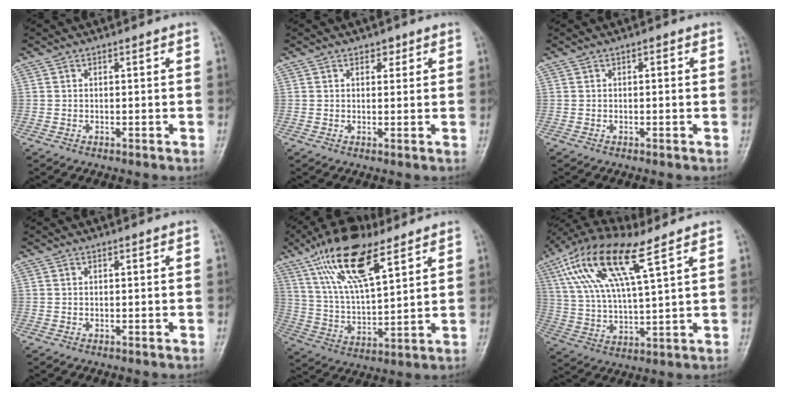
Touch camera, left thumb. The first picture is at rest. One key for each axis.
{"total": 2.1, "fx": 1.1, "fy": 1.5, "fz": 1.0, "tx": 0.004, "ty": -0.003, "tz": 0.011}
{"total": 1.1, "fx": 0.1, "fy": 0.6, "fz": 0.9, "tx": -0.005, "ty": 0.003, "tz": -0.002}
{"total": 0.0}
{"total": 17.0, "fx": 9.9, "fy": 6.2, "fz": 12.4, "tx": -0.210, "ty": -0.030, "tz": 0.185}
{"total": 16.3, "fx": 8.1, "fy": 4.6, "fz": 13.4, "tx": -0.274, "ty": -0.006, "tz": 0.155}